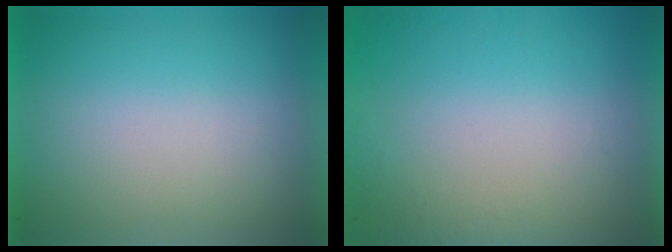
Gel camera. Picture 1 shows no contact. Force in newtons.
{"total": 4.9}